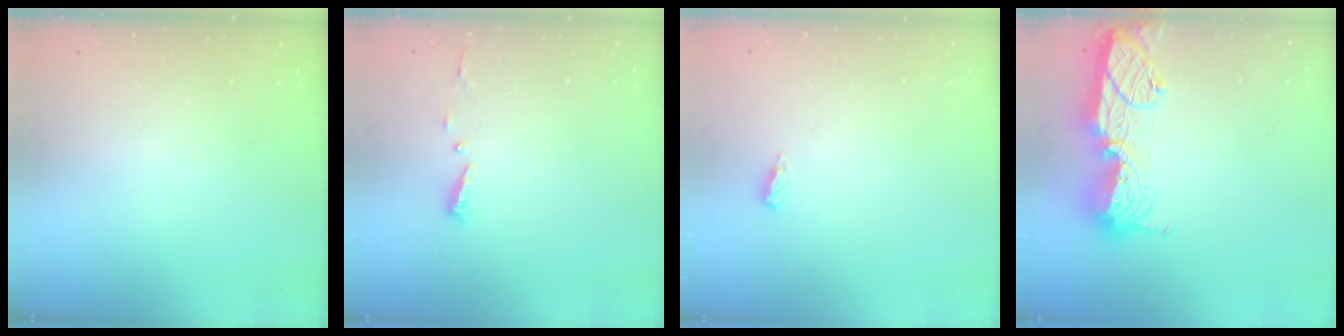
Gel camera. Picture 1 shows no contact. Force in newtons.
{"total": 4.4, "press": 4.4, "slide": 0.4}
{"total": 2.7, "press": 2.5, "slide": 1.0}
{"total": 14.9, "press": 14.9, "slide": 0.9}